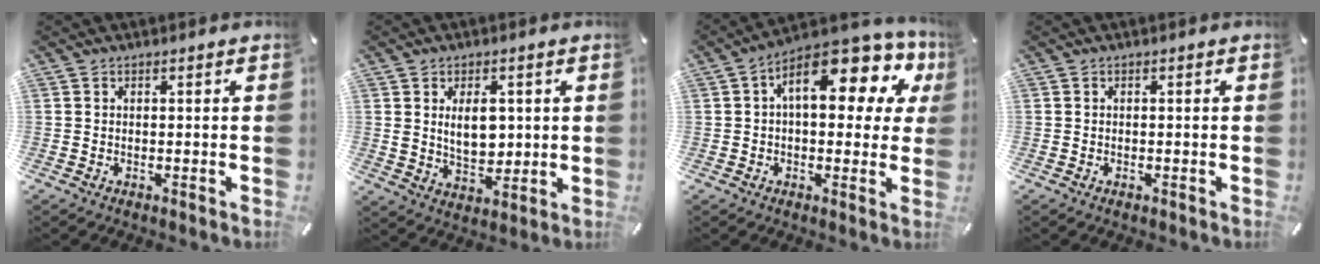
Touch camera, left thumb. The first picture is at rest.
{"total": 8.2, "force": [1.7, 5.2, 6.1], "torque": [-0.100, -0.003, 0.027]}
{"total": 16.4, "force": [6.4, 7.6, 13.0], "torque": [-0.182, -0.039, 0.103]}
{"total": 0.5, "force": [-0.3, 0.3, 0.4], "torque": [-0.008, -0.003, -0.004]}